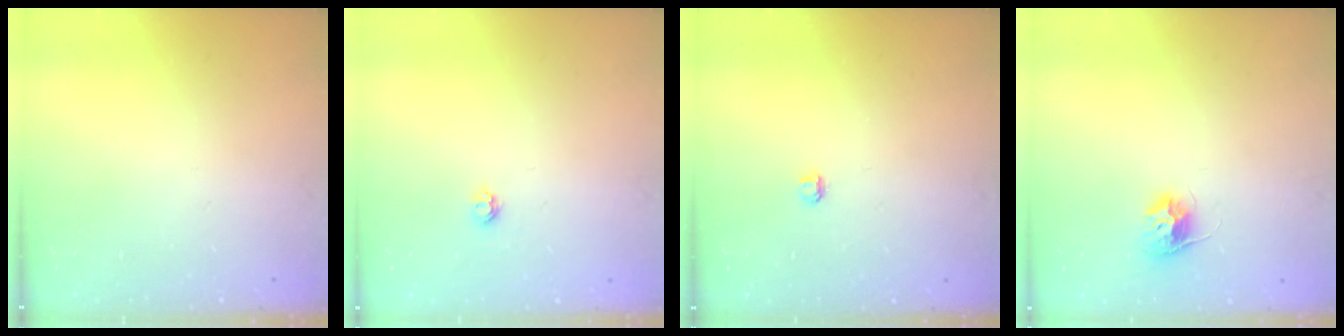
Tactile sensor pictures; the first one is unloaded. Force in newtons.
{"total": 3.8, "press": 3.8, "slide": 0.6}
{"total": 2.8, "press": 2.8, "slide": 0.3}
{"total": 9.1, "press": 9.1, "slide": 0.4}